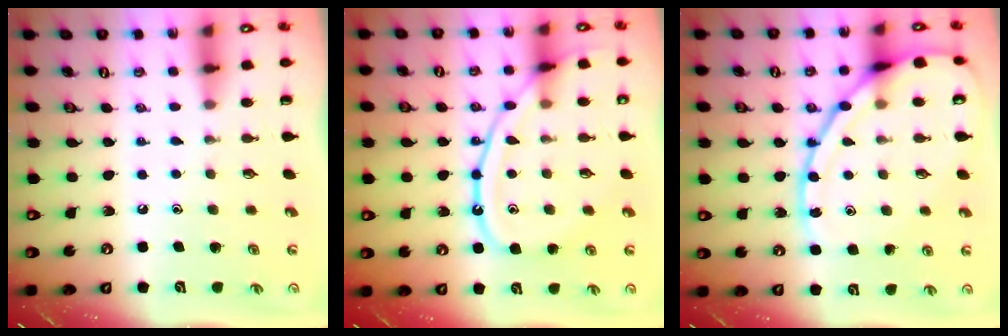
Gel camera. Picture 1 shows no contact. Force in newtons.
{"total": 14.2, "press": 14.2, "slide": 1.2}
{"total": 16.3, "press": 16.2, "slide": 1.6}